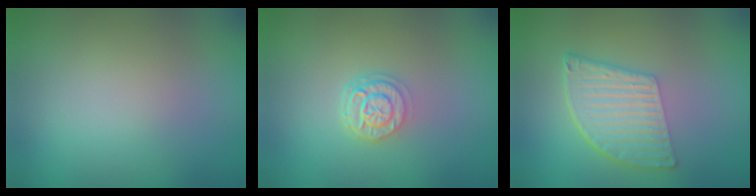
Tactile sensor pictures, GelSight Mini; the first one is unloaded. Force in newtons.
{"total": 2.5, "press": 2.0, "slide": 1.5}
{"total": 5.5, "press": 3.8, "slide": 4.1}